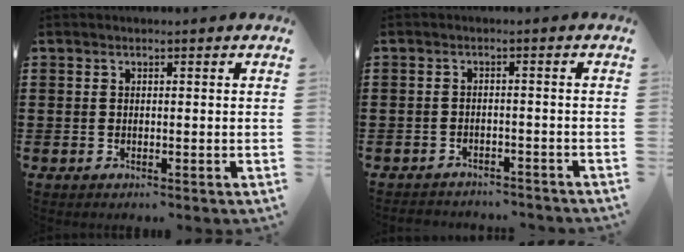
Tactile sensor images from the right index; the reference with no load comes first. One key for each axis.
{"total": 2.1, "fx": -2.1, "fy": 0.3, "fz": -0.1, "tx": -0.006, "ty": -0.001, "tz": -0.045}